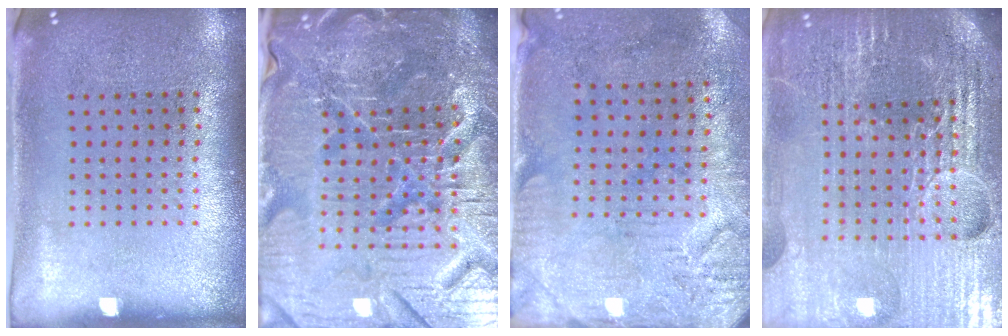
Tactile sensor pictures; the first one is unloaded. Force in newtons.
{"total": 7.1, "press": 6.3, "slide": 3.2}
{"total": 3.3, "press": 2.6, "slide": 2.0}
{"total": 6.1, "press": 5.4, "slide": 2.8}